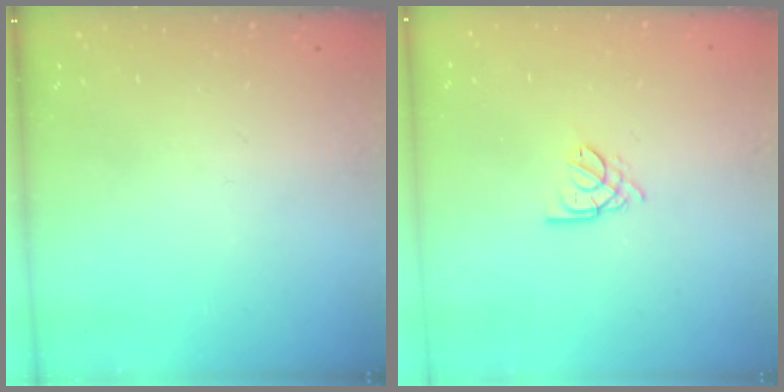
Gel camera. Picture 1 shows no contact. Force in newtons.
{"total": 2.3, "press": 2.3, "slide": 0.5}